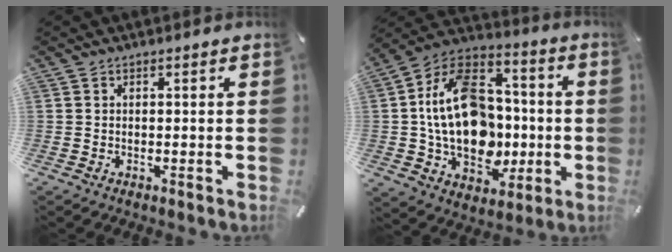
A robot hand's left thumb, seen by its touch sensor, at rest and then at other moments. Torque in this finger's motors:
{"motor_torque": [2.43, 2.58, 1.82, -0.71, 0.30]}